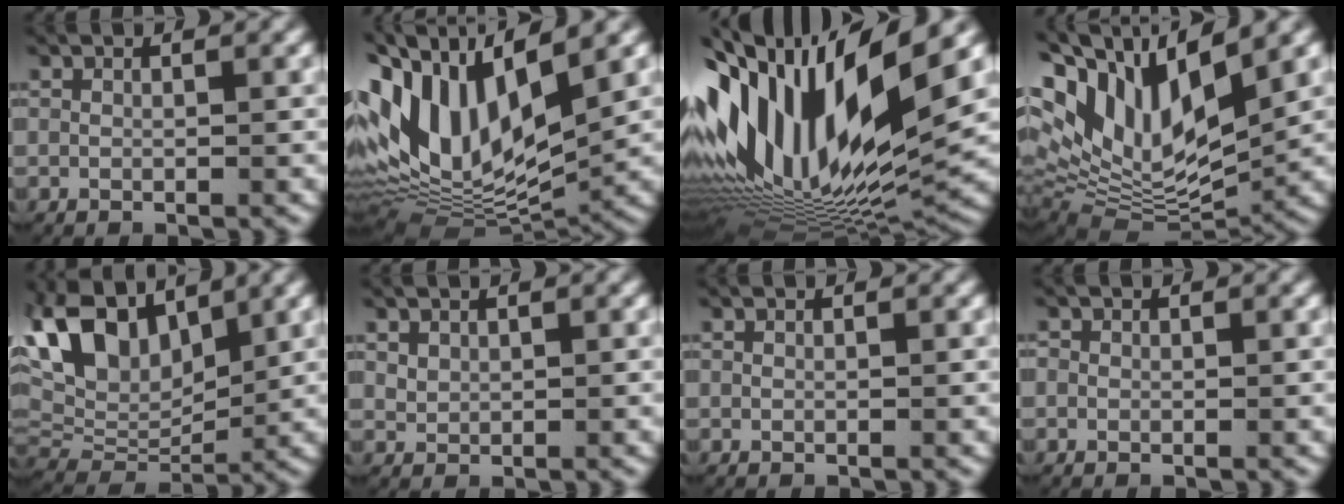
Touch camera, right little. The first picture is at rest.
{"total": 15.9, "force": [1.7, 11.4, 11.0], "torque": [-0.227, -0.010, 0.026]}
{"total": 18.9, "force": [1.1, 12.0, 14.6], "torque": [-0.281, -0.012, 0.027]}
{"total": 14.9, "force": [2.7, 10.8, 9.9], "torque": [-0.217, -0.020, 0.048]}
{"total": 11.5, "force": [3.1, 8.1, 7.6], "torque": [-0.186, -0.023, 0.059]}
{"total": 1.0, "force": [0.6, 0.7, 0.3], "torque": [-0.012, -0.001, 0.020]}
{"total": 0.0}
{"total": 0.8, "force": [-0.1, 0.7, 0.3], "torque": [-0.005, -0.001, -0.004]}